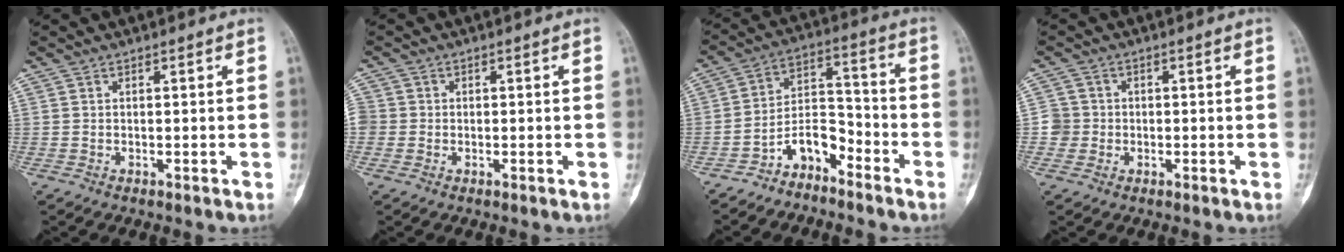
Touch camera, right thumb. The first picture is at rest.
{"total": 3.6, "force": [-0.4, 3.5, 1.0], "torque": [-0.012, 0.011, -0.012]}
{"total": 7.9, "force": [-5.7, 4.0, 3.6], "torque": [-0.048, 0.077, -0.113]}
{"total": 3.0, "force": [-0.5, 3.0, -0.1], "torque": [0.029, 0.011, -0.018]}